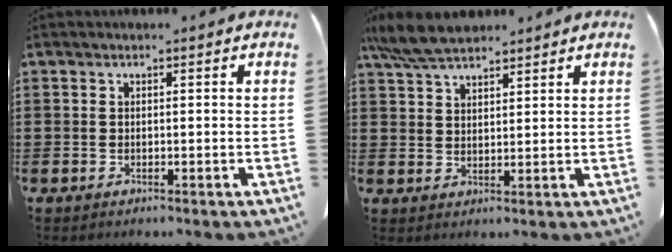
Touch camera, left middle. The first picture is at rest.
{"total": 6.4, "force": [5.5, 1.6, 2.9], "torque": [-0.072, -0.007, 0.105]}